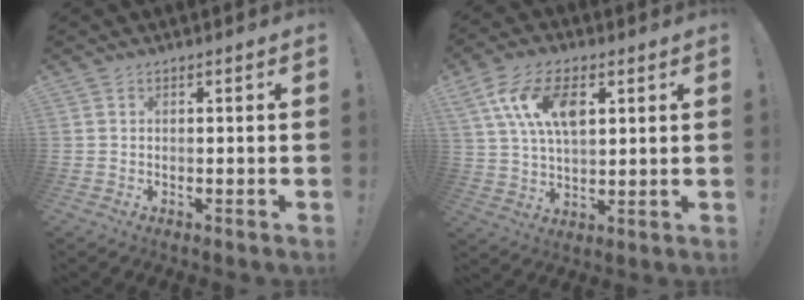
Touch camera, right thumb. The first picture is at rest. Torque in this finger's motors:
{"motor_torque": [-0.06, 0.72, 1.27, 0.46, 0.14]}